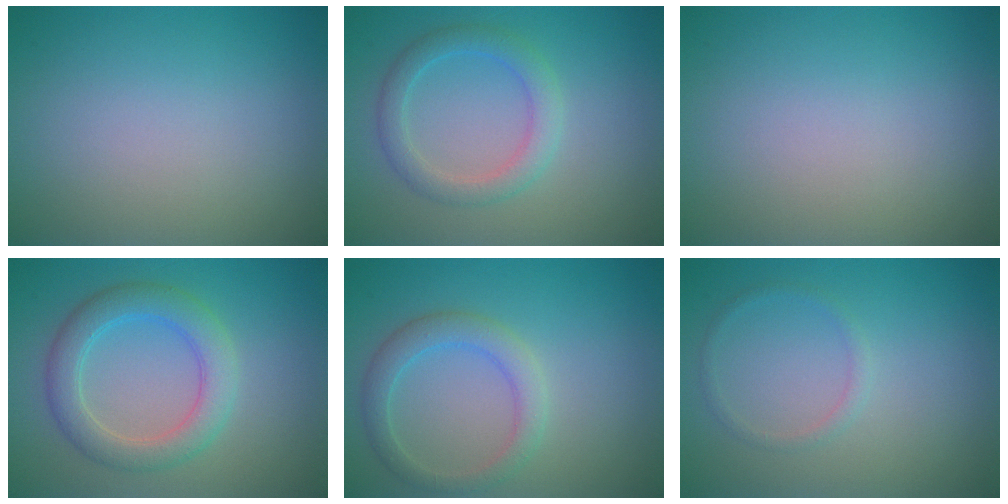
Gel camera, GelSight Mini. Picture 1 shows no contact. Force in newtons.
{"total": 2.9, "press": 2.9, "slide": 0.1}
{"total": 0.0}
{"total": 4.3, "press": 4.3, "slide": 0.0}
{"total": 2.8, "press": 2.8, "slide": 0.1}
{"total": 1.0, "press": 0.9, "slide": 0.2}